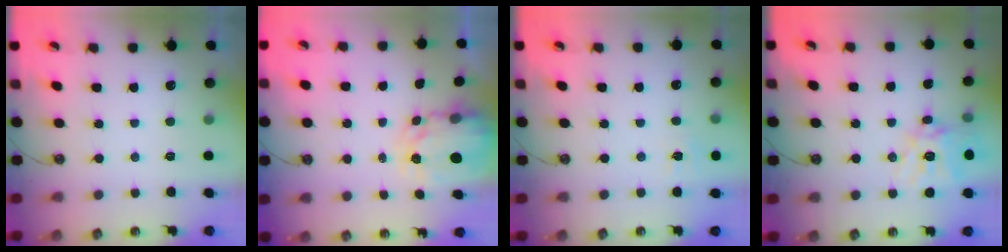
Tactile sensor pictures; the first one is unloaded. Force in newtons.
{"total": 4.0, "press": 4.0, "slide": 0.3}
{"total": 5.6, "press": 5.6, "slide": 0.7}
{"total": 15.1, "press": 15.0, "slide": 1.3}